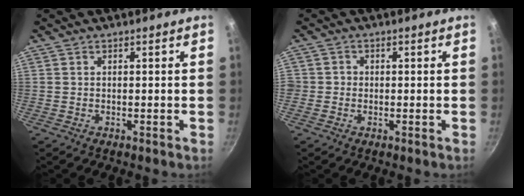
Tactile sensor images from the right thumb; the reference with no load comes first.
{"total": 1.8, "force": [-0.4, 1.8, 0.3], "torque": [0.006, 0.006, -0.010]}